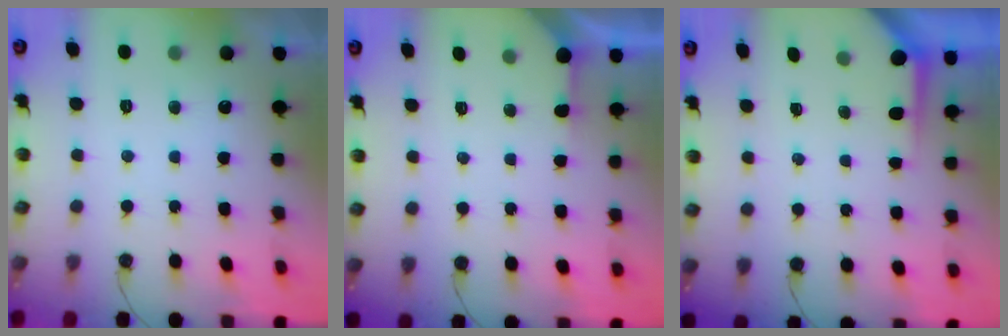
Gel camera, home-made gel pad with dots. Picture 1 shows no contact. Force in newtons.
{"total": 2.7, "press": 2.7, "slide": 0.4}
{"total": 3.6, "press": 3.6, "slide": 0.4}